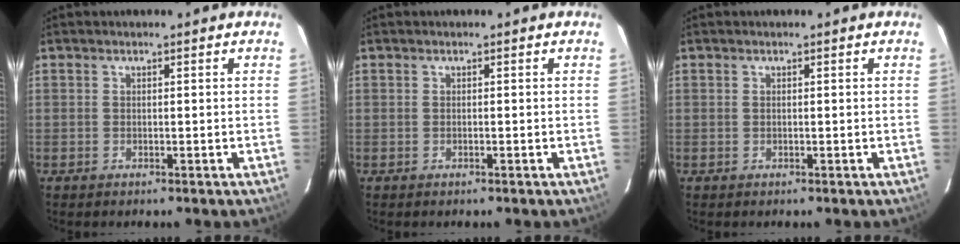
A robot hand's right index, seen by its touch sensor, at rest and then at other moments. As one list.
[{"total": 0.0}, {"total": 0.0}]